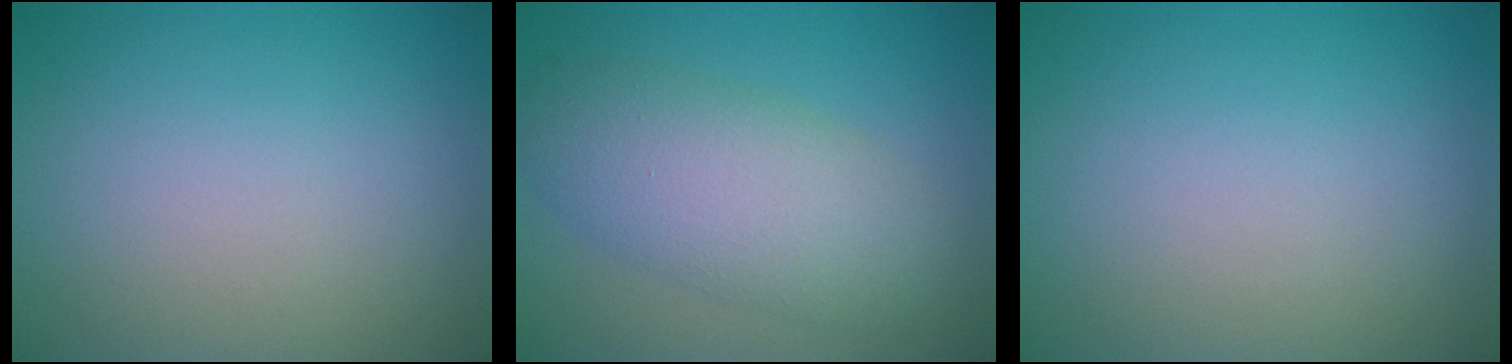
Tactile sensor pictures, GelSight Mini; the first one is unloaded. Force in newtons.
{"total": 6.5, "press": 6.5, "slide": 0.1}
{"total": 0.0}